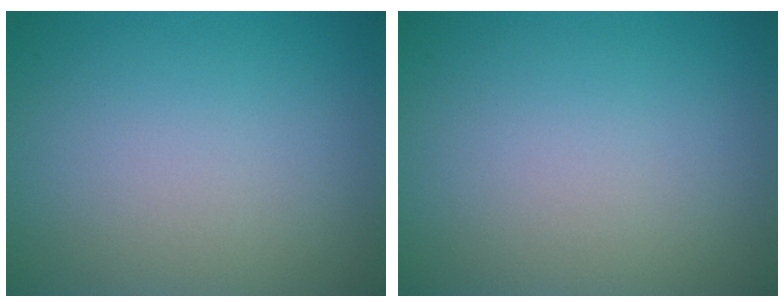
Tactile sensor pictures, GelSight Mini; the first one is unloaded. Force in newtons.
{"total": 0.0}